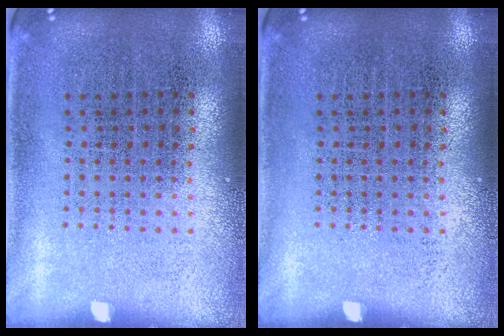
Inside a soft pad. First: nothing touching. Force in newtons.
{"total": 0.0}